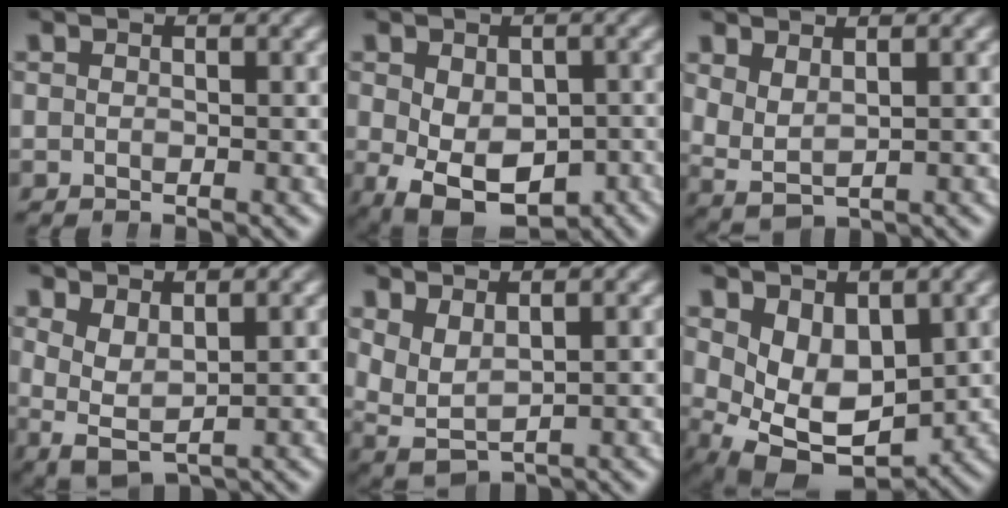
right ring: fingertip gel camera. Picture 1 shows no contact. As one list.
[{"total": 8.9, "force": [-4.6, 5.6, 5.2], "torque": [-0.104, -0.061, -0.044]}, {"total": 4.2, "force": [0.8, 3.4, 2.3], "torque": [-0.075, -0.018, 0.025]}, {"total": 4.5, "force": [-0.6, 3.6, 2.7], "torque": [-0.069, -0.024, 0.001]}, {"total": 5.9, "force": [0.1, 5.1, 2.9], "torque": [-0.096, -0.030, 0.014]}, {"total": 8.7, "force": [-1.2, 6.4, 5.7], "torque": [-0.117, -0.050, 0.001]}]